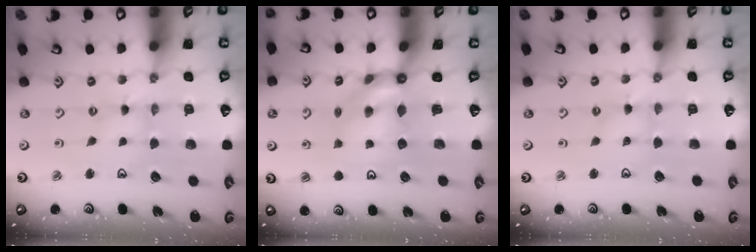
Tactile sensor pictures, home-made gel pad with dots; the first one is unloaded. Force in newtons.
{"total": 6.8, "press": 6.8, "slide": 0.4}
{"total": 1.1, "press": 1.1, "slide": 0.2}